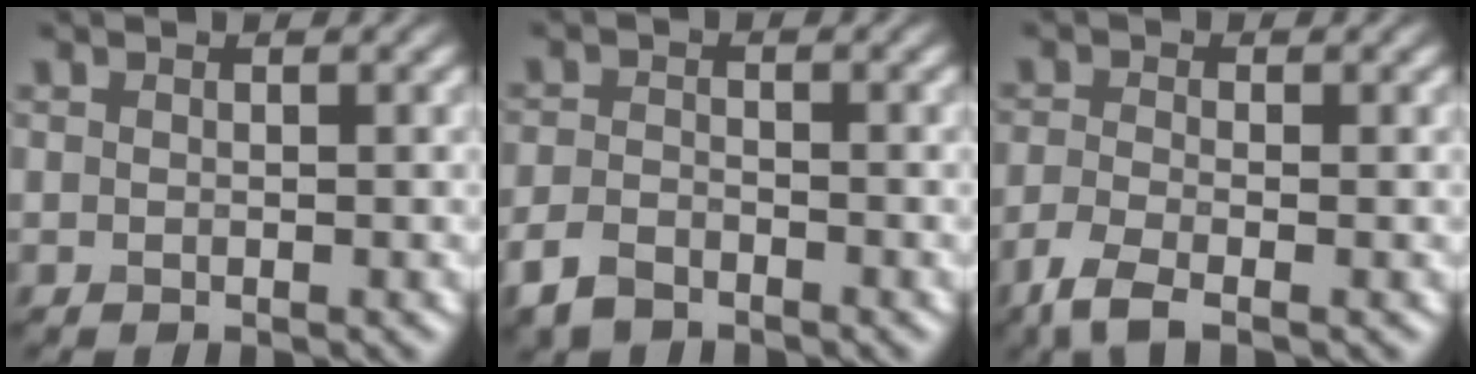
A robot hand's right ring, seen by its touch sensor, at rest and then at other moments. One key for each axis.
{"total": 2.6, "fx": -2.0, "fy": 1.2, "fz": 1.1, "tx": -0.026, "ty": -0.004, "tz": -0.050}
{"total": 3.1, "fx": -2.1, "fy": 0.8, "fz": 2.1, "tx": -0.051, "ty": -0.009, "tz": -0.055}